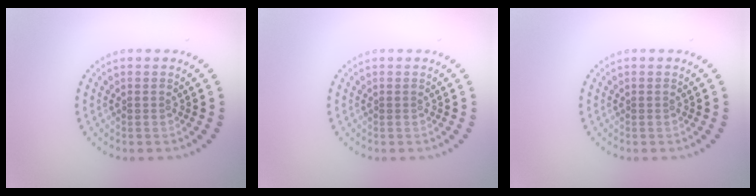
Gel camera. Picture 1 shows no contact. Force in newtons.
{"total": 0.0}
{"total": 0.0}